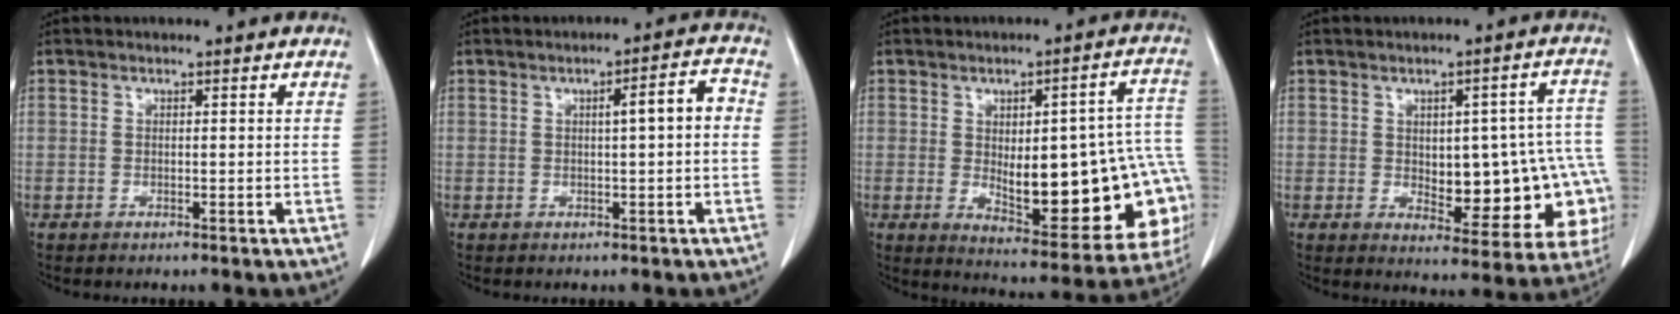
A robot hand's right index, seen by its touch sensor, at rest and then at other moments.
{"total": 4.3, "force": [0.2, 0.5, 4.3], "torque": [-0.061, 0.013, 0.002]}
{"total": 22.5, "force": [-2.9, 7.4, 21.0], "torque": [-0.194, 0.027, -0.008]}
{"total": 16.6, "force": [-2.3, 7.1, 14.9], "torque": [-0.133, 0.030, -0.006]}